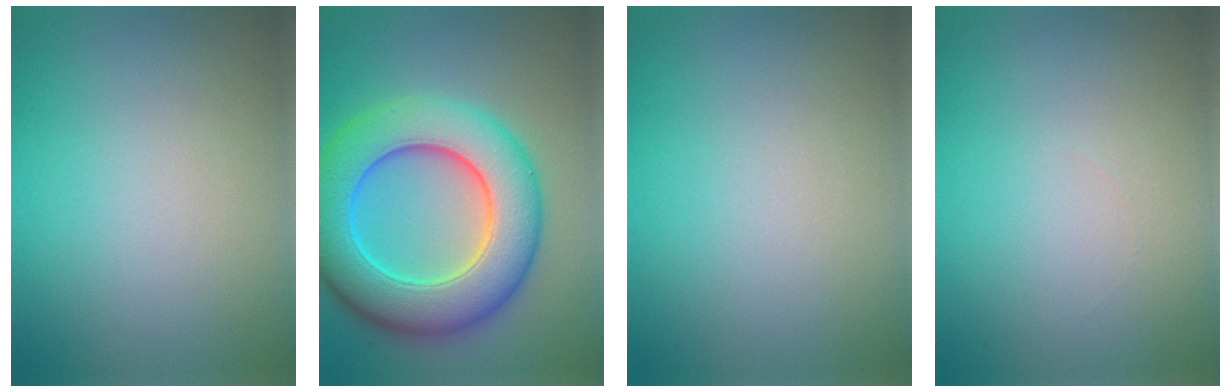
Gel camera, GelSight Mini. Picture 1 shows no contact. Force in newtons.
{"total": 10.4, "press": 10.4, "slide": 0.2}
{"total": 0.0}
{"total": 0.0}